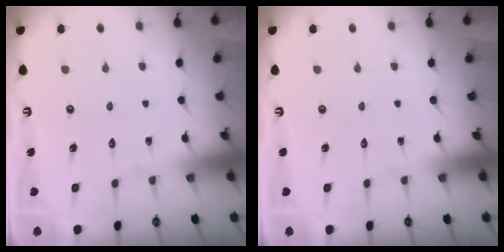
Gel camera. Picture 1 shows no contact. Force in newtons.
{"total": 0.0}